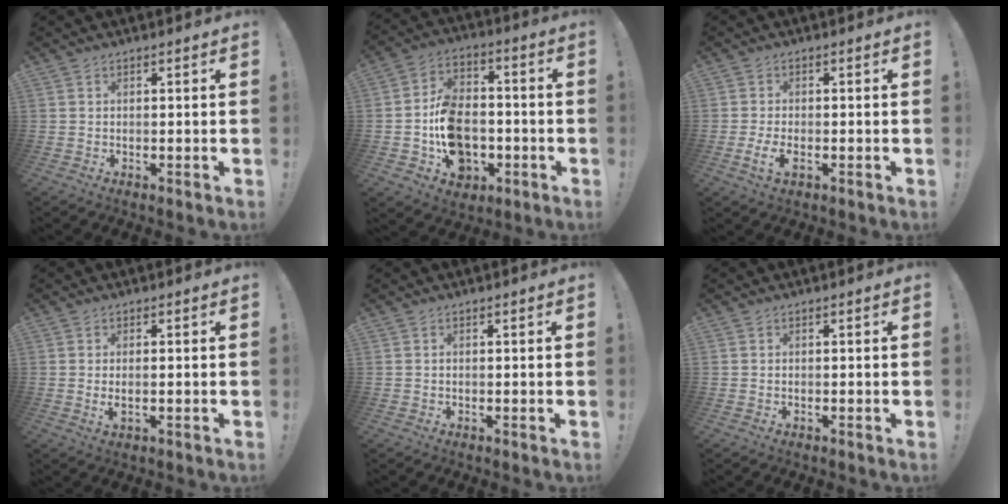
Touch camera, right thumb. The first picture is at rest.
{"total": 15.1, "force": [-4.0, 11.8, 8.4], "torque": [-0.133, 0.034, -0.061]}
{"total": 3.9, "force": [-1.4, 1.6, 3.2], "torque": [-0.063, -0.009, -0.029]}
{"total": 2.3, "force": [-0.2, 0.2, 2.2], "torque": [-0.036, -0.003, -0.004]}
{"total": 0.0}
{"total": 0.0}